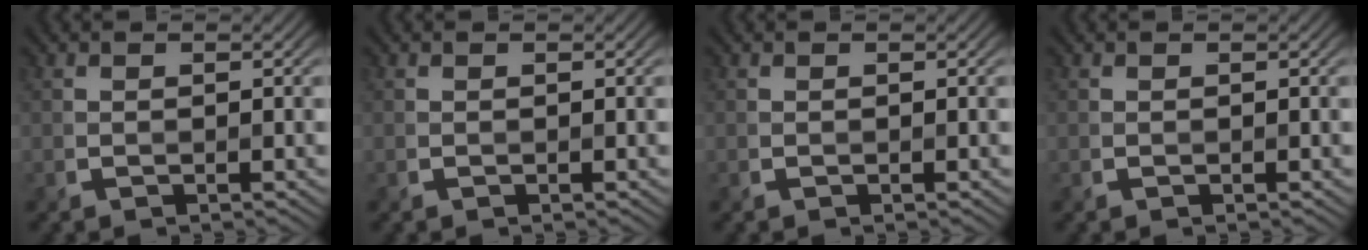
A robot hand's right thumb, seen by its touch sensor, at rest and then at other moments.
{"total": 0.0}
{"total": 0.0}
{"total": 0.0}